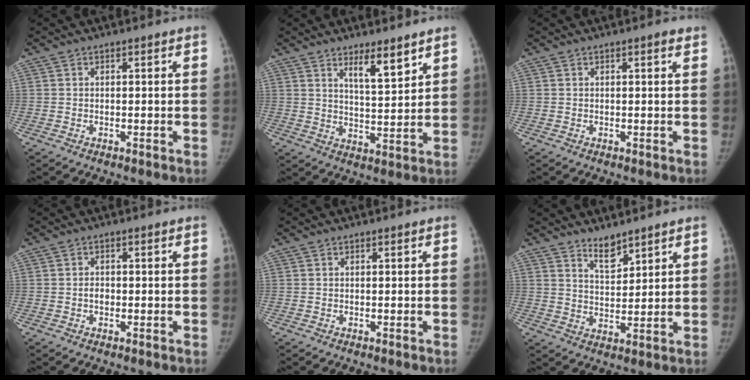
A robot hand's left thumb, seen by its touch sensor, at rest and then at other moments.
{"total": 6.9, "force": [4.7, 1.6, 4.8], "torque": [-0.067, -0.042, 0.080]}
{"total": 1.0, "force": [0.6, 0.1, 0.8], "torque": [-0.010, -0.001, 0.007]}
{"total": 1.5, "force": [-0.4, 1.1, 0.9], "torque": [-0.009, 0.004, -0.007]}
{"total": 0.0}
{"total": 4.6, "force": [3.9, 1.6, 1.9], "torque": [-0.016, -0.036, 0.072]}